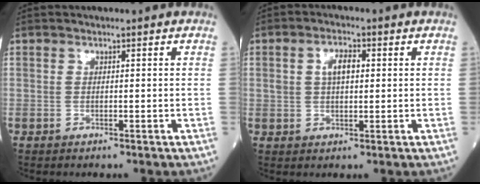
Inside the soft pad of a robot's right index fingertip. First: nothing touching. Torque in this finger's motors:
{"motor_torque": [-0.02, -0.09, 0.10, 0.02]}